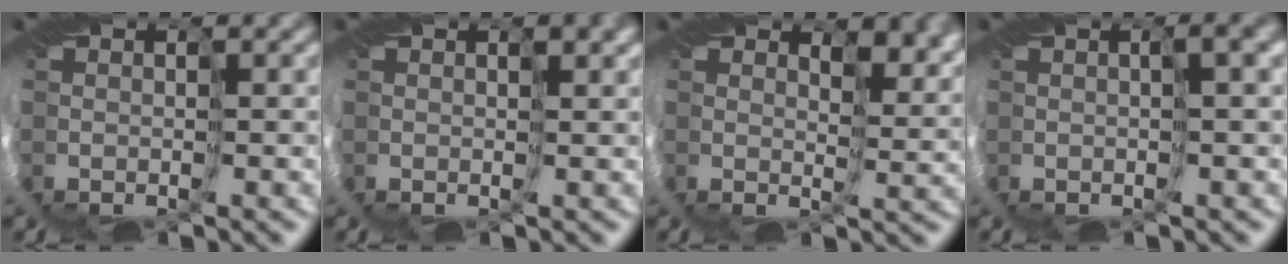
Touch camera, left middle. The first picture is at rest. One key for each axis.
{"total": 2.0, "fx": 1.3, "fy": 0.7, "fz": 1.4, "tx": -0.016, "ty": 0.005, "tz": 0.022}
{"total": 3.3, "fx": 2.8, "fy": 1.2, "fz": 1.3, "tx": -0.023, "ty": -0.003, "tz": 0.048}
{"total": 2.5, "fx": 1.2, "fy": -0.5, "fz": 2.2, "tx": -0.035, "ty": 0.013, "tz": 0.013}